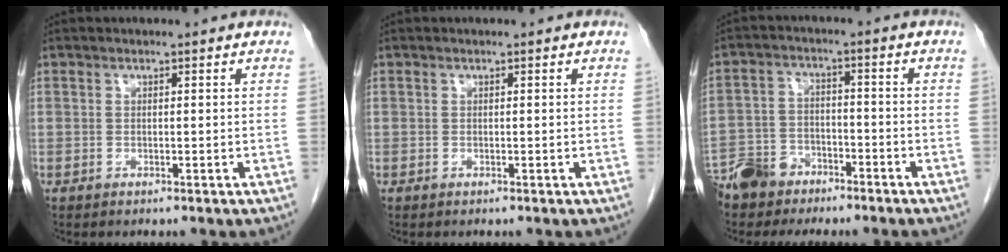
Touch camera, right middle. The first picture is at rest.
{"total": 0.0}
{"total": 6.4, "force": [-5.3, 3.2, 1.6], "torque": [-0.036, -0.003, -0.105]}